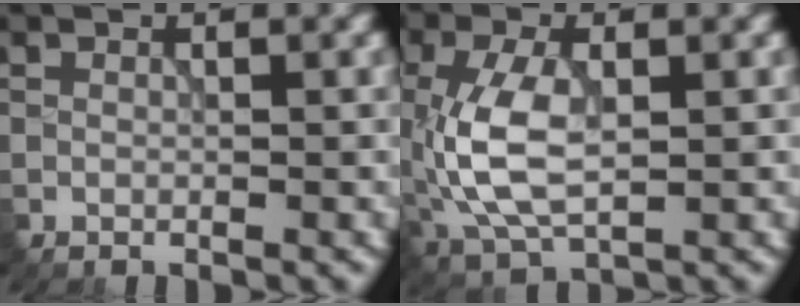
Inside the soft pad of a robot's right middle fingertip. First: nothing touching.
{"total": 6.7, "force": [-0.4, 3.4, 5.8], "torque": [-0.139, -0.002, -0.004]}